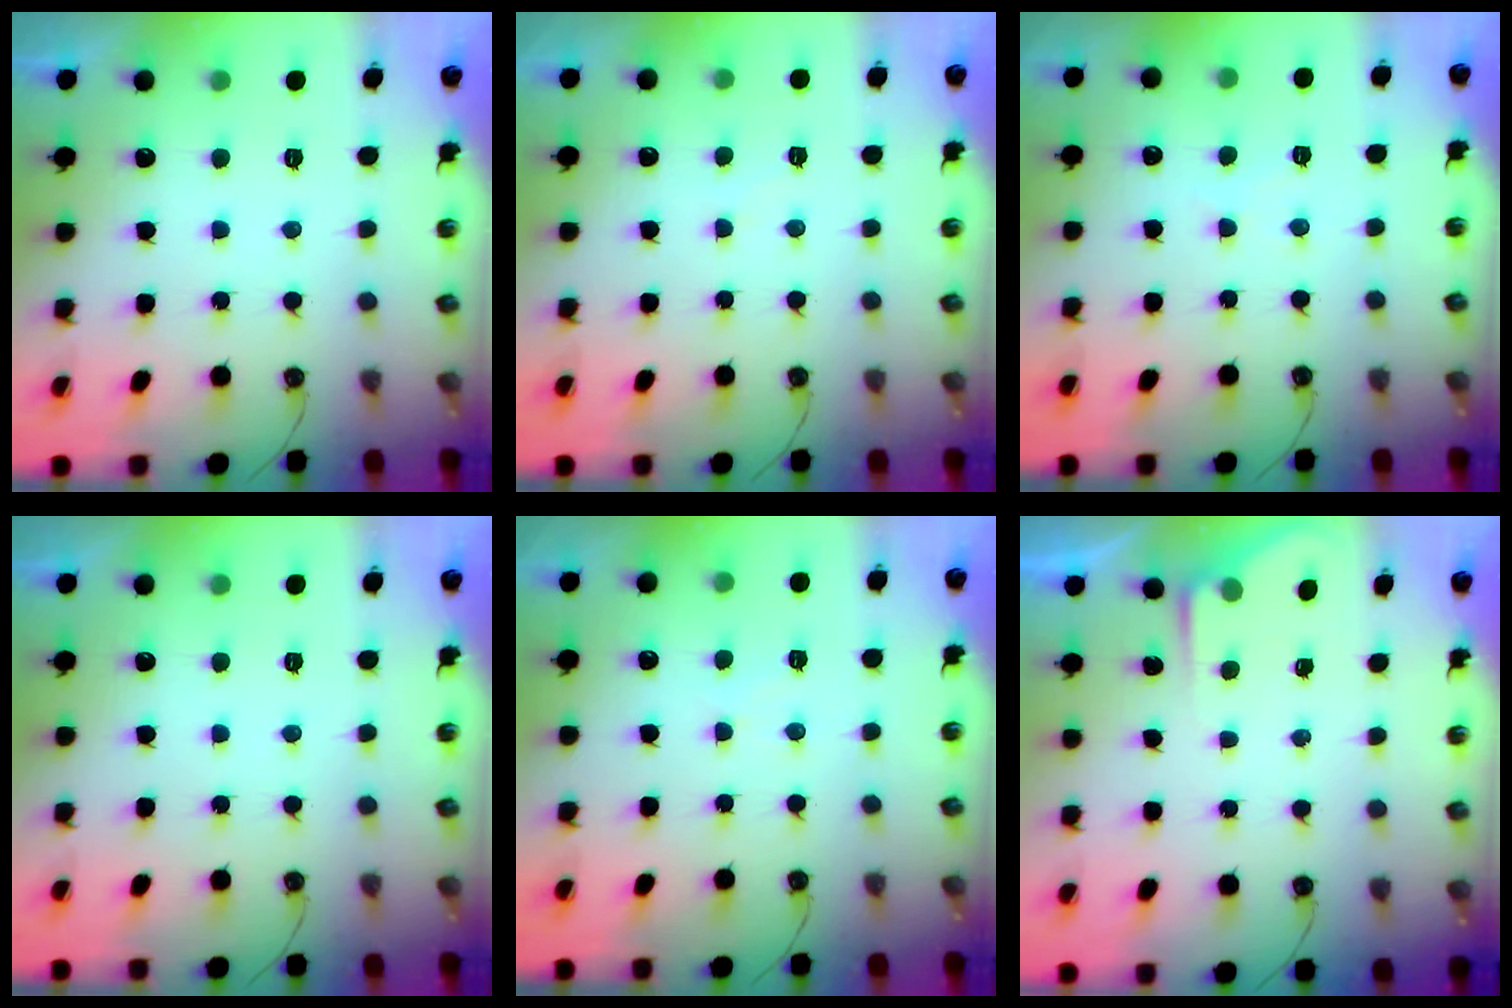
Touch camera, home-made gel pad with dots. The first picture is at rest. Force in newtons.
{"total": 4.1, "press": 4.1, "slide": 0.5}
{"total": 5.6, "press": 5.5, "slide": 1.0}
{"total": 0.0}
{"total": 5.6, "press": 5.5, "slide": 0.7}
{"total": 2.8, "press": 2.8, "slide": 0.4}